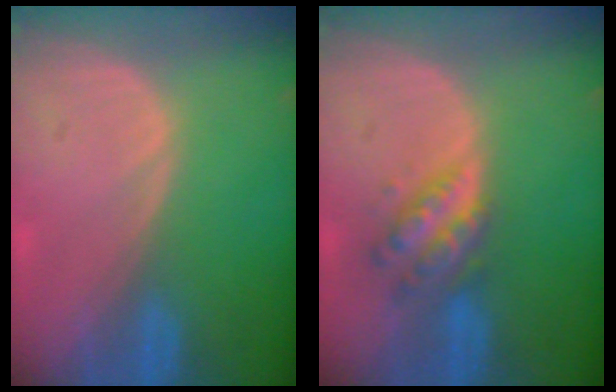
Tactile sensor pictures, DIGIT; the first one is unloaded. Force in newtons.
{"total": 5.3, "press": 5.2, "slide": 0.4}